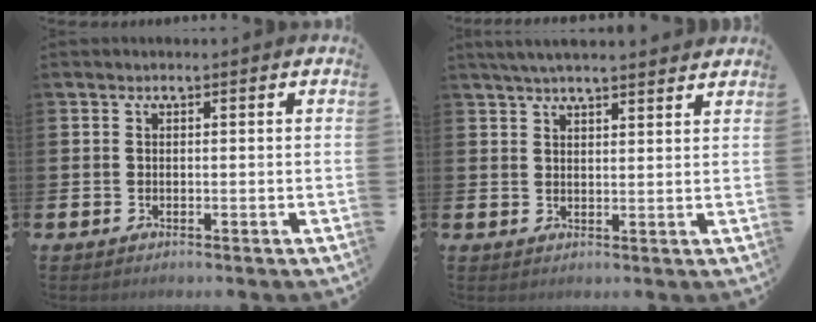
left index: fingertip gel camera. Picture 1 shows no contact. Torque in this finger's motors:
{"motor_torque": [0.95, -1.18, 0.26, 0.13]}